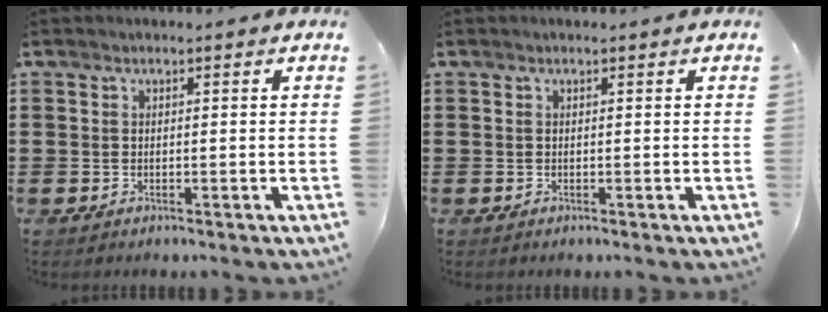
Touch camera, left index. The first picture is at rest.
{"total": 0.0}